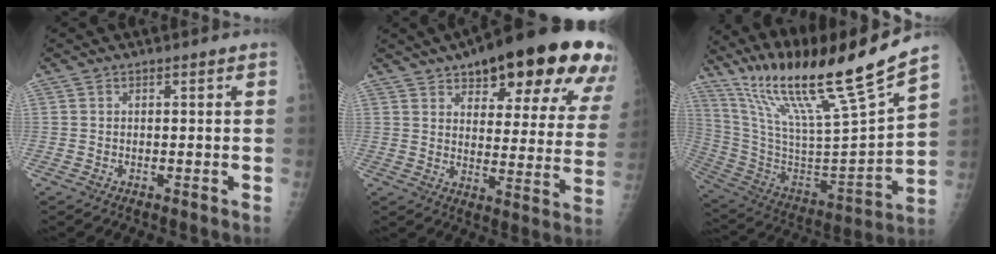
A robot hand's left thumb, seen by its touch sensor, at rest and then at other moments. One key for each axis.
{"total": 28.2, "fx": 17.1, "fy": 9.8, "fz": 20.2, "tx": -0.240, "ty": -0.033, "tz": 0.222}
{"total": 25.1, "fx": 20.1, "fy": -0.1, "fz": 15.0, "tx": -0.240, "ty": -0.109, "tz": 0.365}